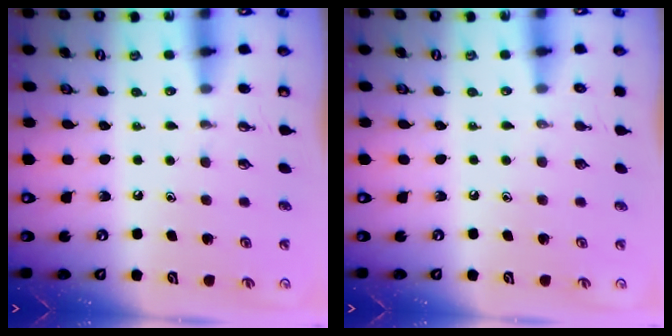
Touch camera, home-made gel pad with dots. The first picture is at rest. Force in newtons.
{"total": 0.0}